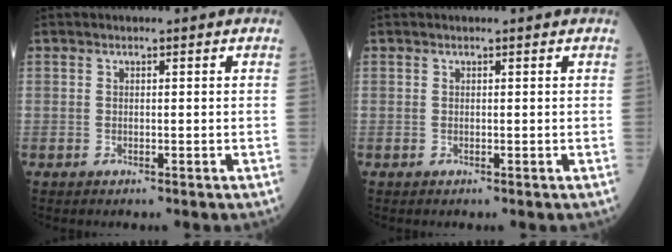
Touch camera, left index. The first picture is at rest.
{"total": 0.0}